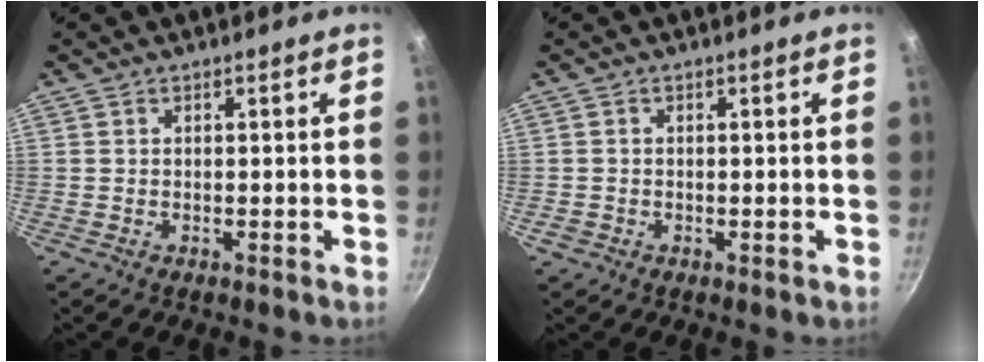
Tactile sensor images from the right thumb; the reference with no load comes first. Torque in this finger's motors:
{"motor_torque": [-0.06, 0.31, 0.29, -0.11, 0.03]}